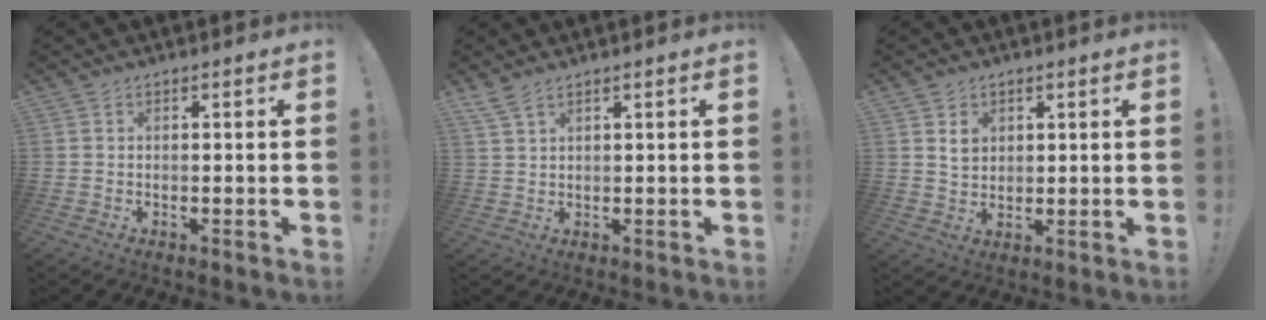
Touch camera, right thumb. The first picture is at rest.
{"total": 3.3, "force": [2.5, 0.7, 2.1], "torque": [-0.050, -0.006, 0.048]}
{"total": 4.5, "force": [2.0, 3.7, 1.6], "torque": [-0.019, -0.005, 0.035]}